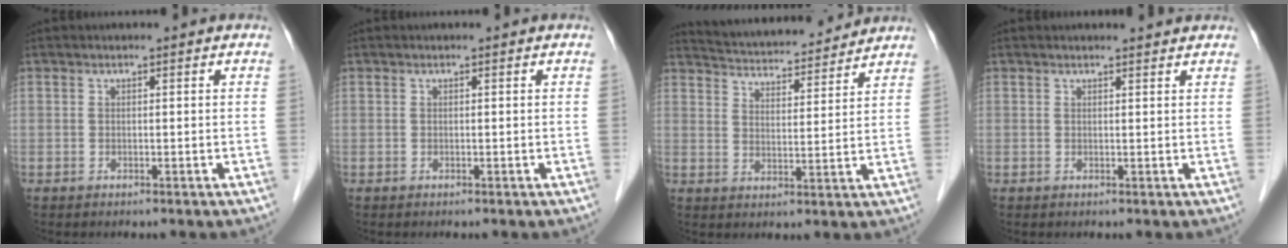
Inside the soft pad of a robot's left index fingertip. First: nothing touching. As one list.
[{"total": 0.0}, {"total": 14.9, "force": [14.1, 2.1, 4.2], "torque": [-0.070, 0.019, 0.207]}, {"total": 2.5, "force": [2.5, 0.2, 0.4], "torque": [-0.012, 0.004, 0.027]}]